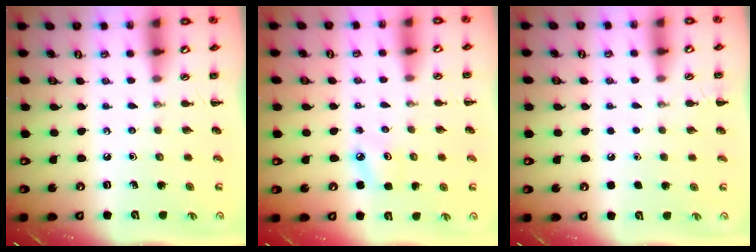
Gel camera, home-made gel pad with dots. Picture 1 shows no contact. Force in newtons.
{"total": 6.3, "press": 6.1, "slide": 1.7}
{"total": 1.8, "press": 1.8, "slide": 0.1}